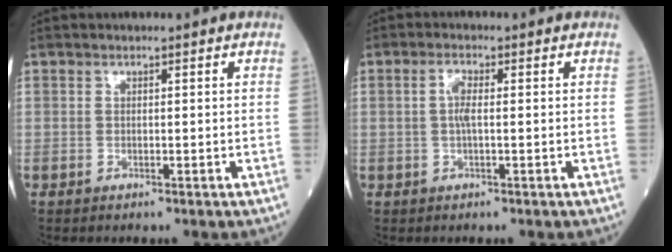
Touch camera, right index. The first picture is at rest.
{"total": 2.4, "force": [0.1, 0.4, 2.4], "torque": [-0.053, 0.003, 0.003]}